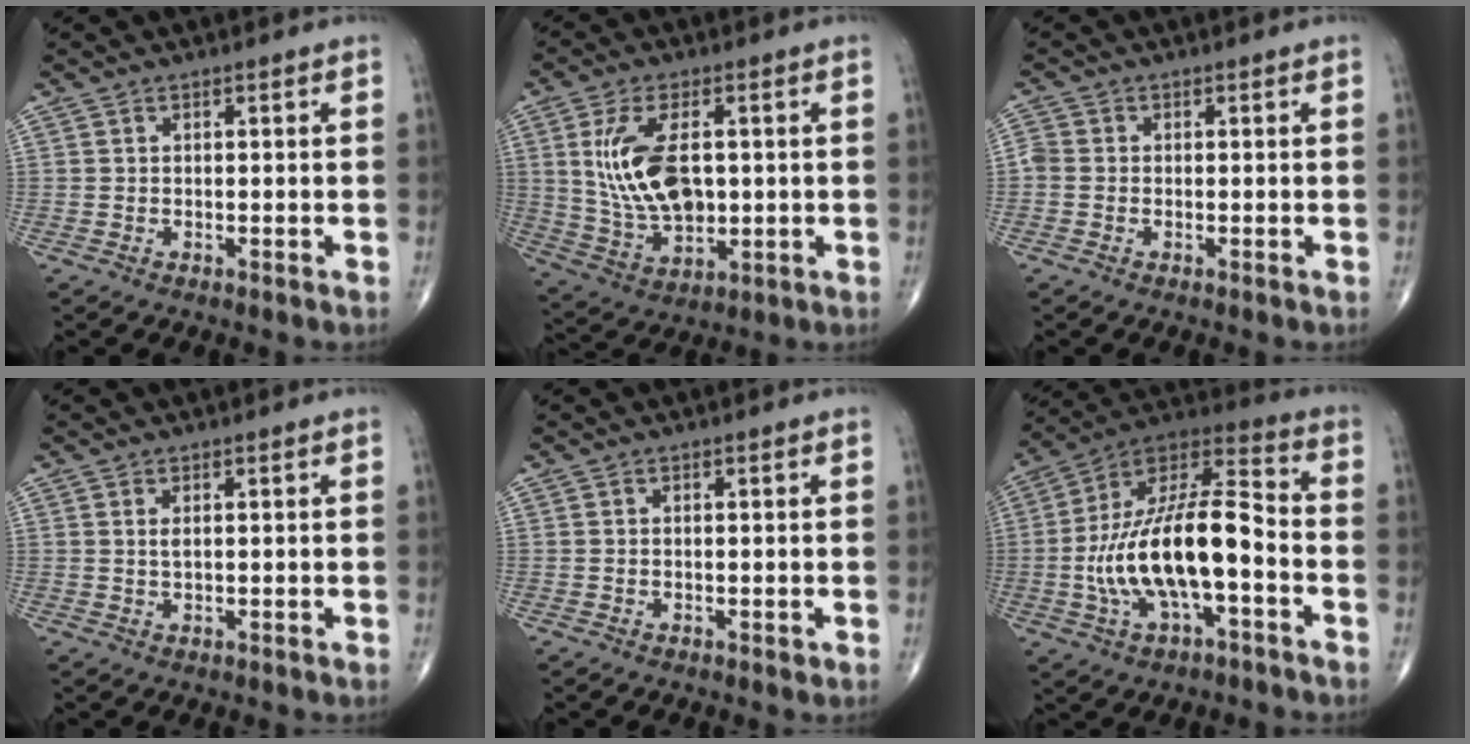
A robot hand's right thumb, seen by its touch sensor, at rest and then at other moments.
{"total": 13.8, "force": [1.9, 7.5, 11.4], "torque": [-0.215, -0.008, 0.046]}
{"total": 1.8, "force": [-0.4, 1.5, 1.0], "torque": [-0.024, 0.001, -0.015]}
{"total": 1.2, "force": [0.3, 0.4, 1.0], "torque": [-0.021, -0.002, 0.008]}
{"total": 0.6, "force": [-0.2, 0.2, 0.5], "torque": [-0.005, 0.000, -0.004]}
{"total": 20.3, "force": [-4.3, 8.0, 18.2], "torque": [-0.338, 0.048, -0.073]}